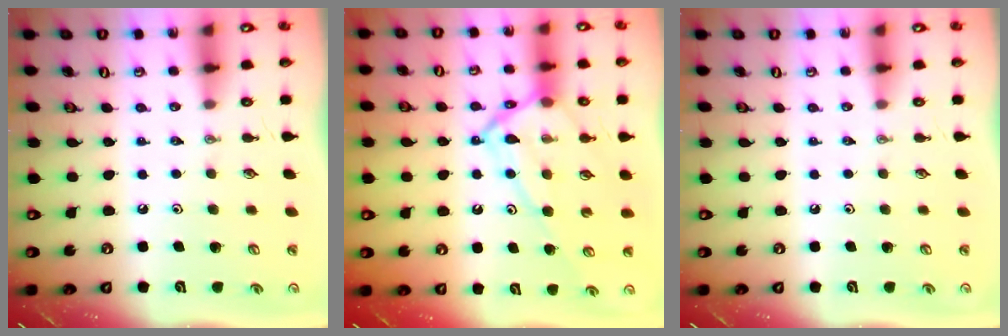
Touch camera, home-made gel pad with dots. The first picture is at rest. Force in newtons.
{"total": 14.5, "press": 14.5, "slide": 1.2}
{"total": 0.0}